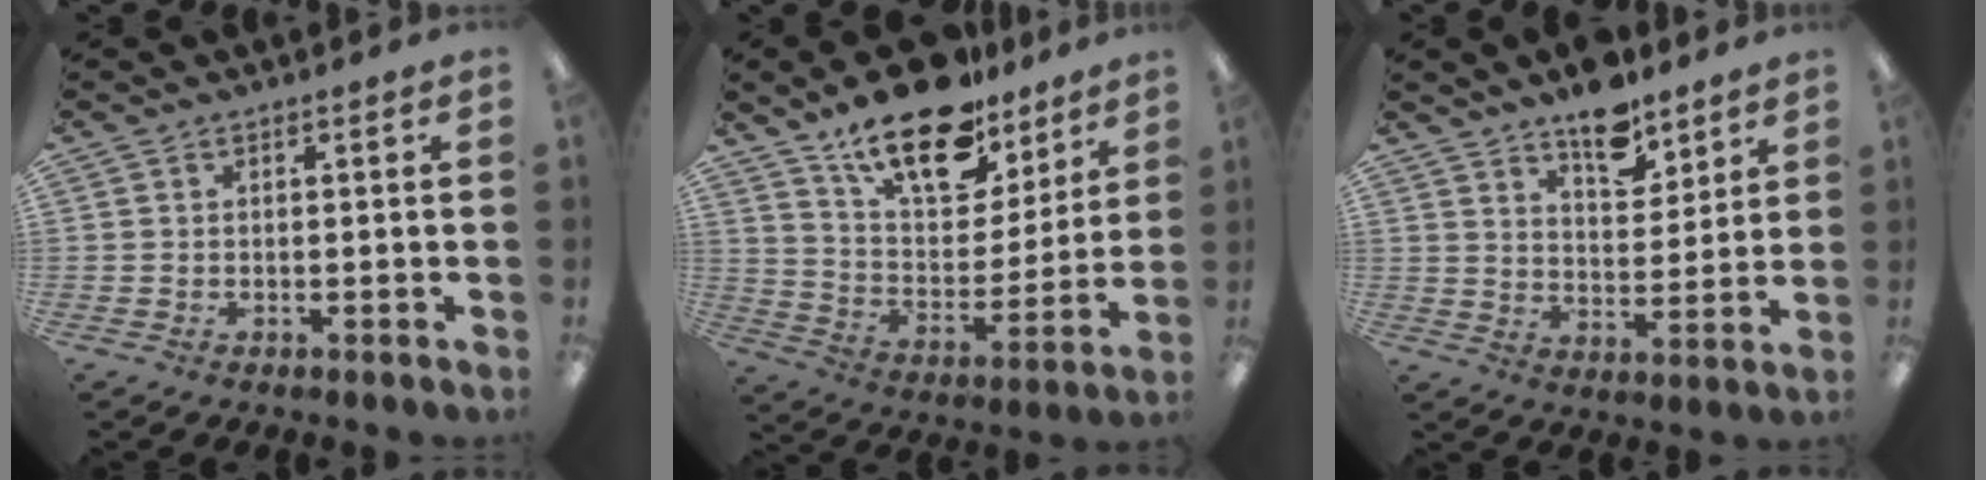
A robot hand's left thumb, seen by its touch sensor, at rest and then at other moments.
{"total": 19.8, "force": [14.0, 9.4, 10.3], "torque": [-0.171, -0.086, 0.246]}
{"total": 10.4, "force": [8.3, 4.6, 4.3], "torque": [-0.047, -0.055, 0.146]}